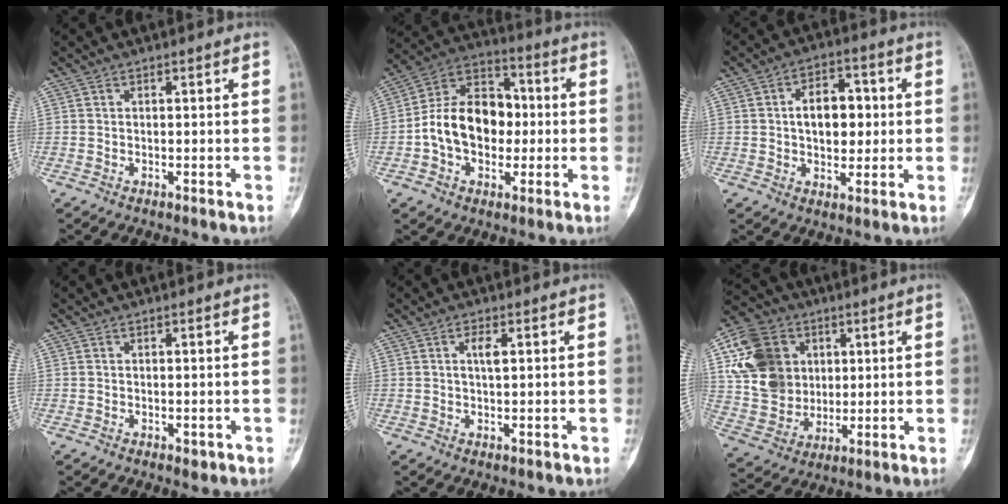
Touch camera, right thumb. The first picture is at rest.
{"total": 15.8, "force": [-1.2, 11.3, 10.9], "torque": [-0.156, 0.039, -0.026]}
{"total": 9.9, "force": [0.9, 6.3, 7.6], "torque": [-0.082, 0.008, 0.014]}
{"total": 1.2, "force": [-0.5, 0.7, 0.9], "torque": [-0.008, -0.001, -0.003]}
{"total": 2.6, "force": [0.7, 0.8, 2.4], "torque": [-0.042, -0.001, 0.012]}
{"total": 17.5, "force": [4.7, 14.4, 8.7], "torque": [-0.147, -0.002, 0.092]}